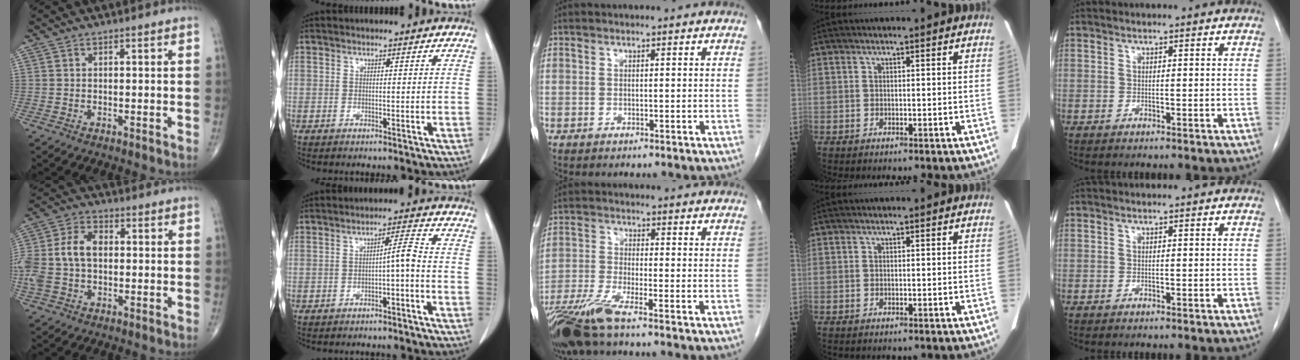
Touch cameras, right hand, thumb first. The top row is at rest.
{"thumb": {"total": 11.7, "force": [0.0, 7.8, 8.7], "torque": [-0.190, 0.030, 0.000]}, "index": {"total": 3.3, "force": [-1.3, 0.0, 3.1], "torque": [-0.047, 0.011, -0.019]}, "middle": {"total": 8.0, "force": [-5.9, -0.1, 5.4], "torque": [-0.112, -0.024, -0.114]}}